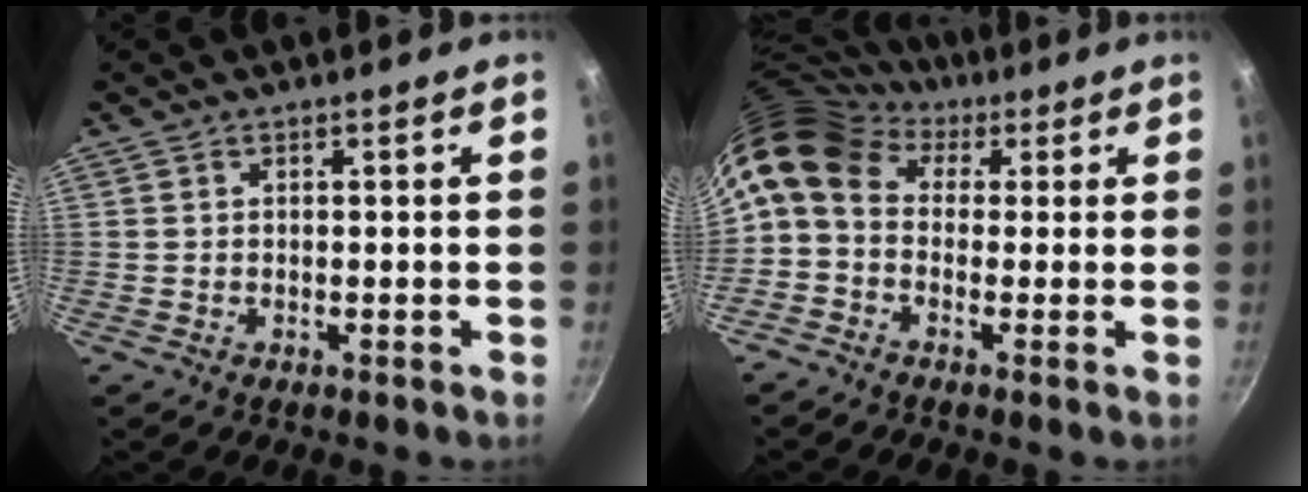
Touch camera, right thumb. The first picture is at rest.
{"total": 10.3, "force": [2.9, 7.6, 6.3], "torque": [-0.112, 0.026, 0.028]}